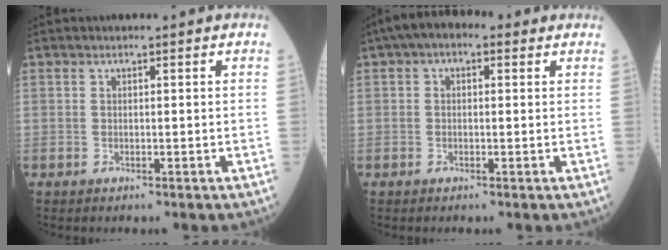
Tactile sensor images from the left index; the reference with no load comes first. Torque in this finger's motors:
{"motor_torque": [0.71, -0.87, 0.14, 0.16]}